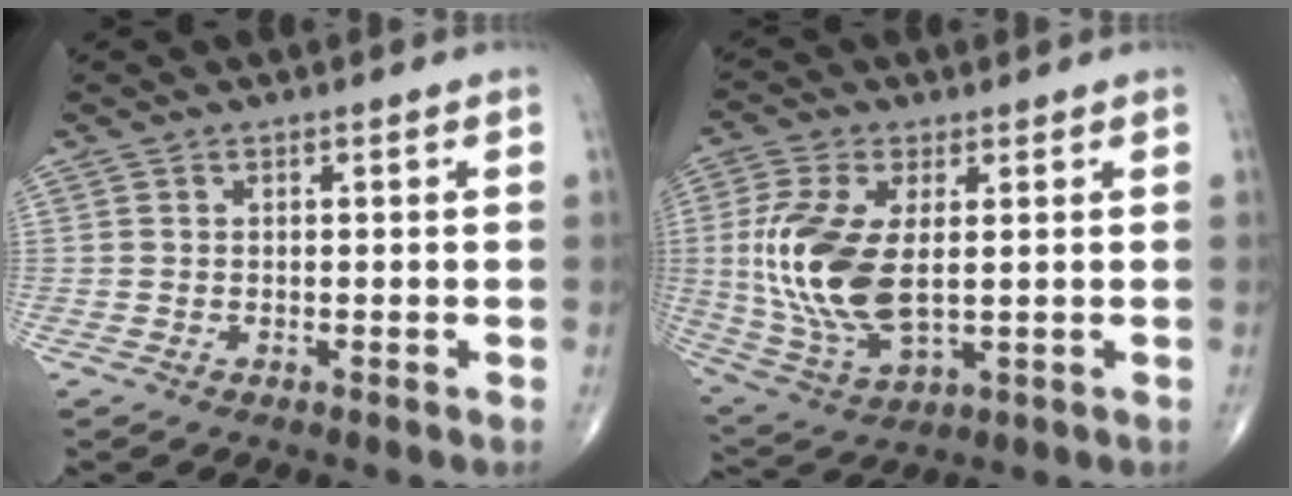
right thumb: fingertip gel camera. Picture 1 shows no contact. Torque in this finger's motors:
{"motor_torque": [0.76, 1.66, 0.73, -0.59, 0.18]}